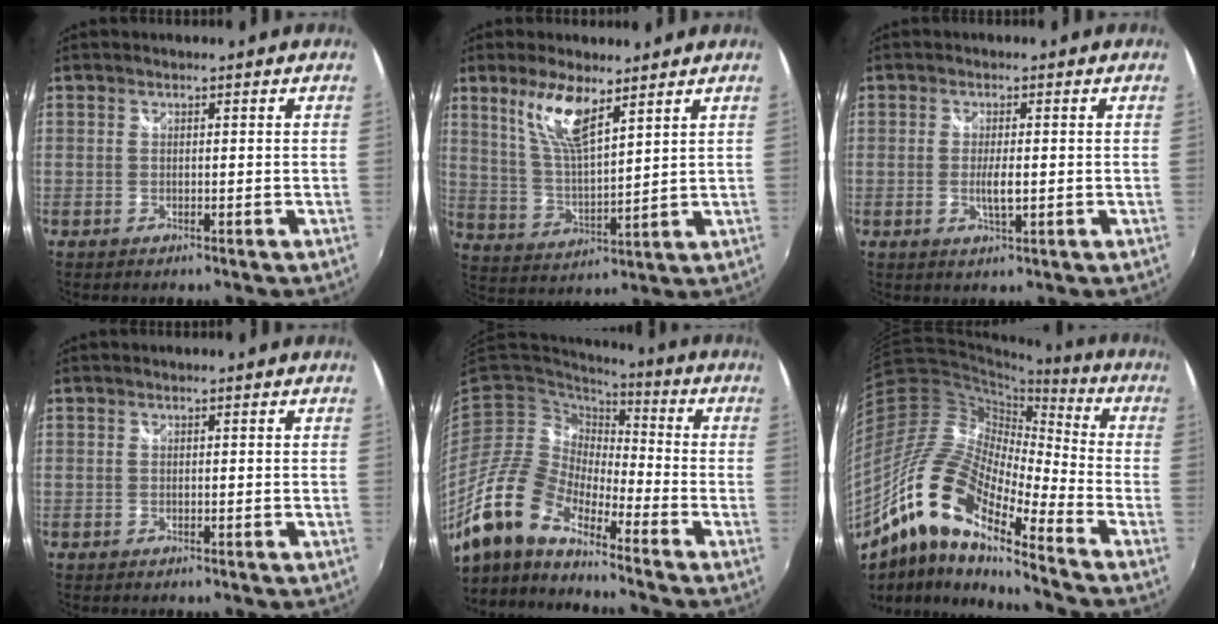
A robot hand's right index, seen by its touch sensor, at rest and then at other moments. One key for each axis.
{"total": 10.0, "fx": 6.3, "fy": 2.4, "fz": 7.4, "tx": -0.142, "ty": -0.002, "tz": 0.129}
{"total": 3.4, "fx": -0.4, "fy": 0.7, "fz": 3.3, "tx": -0.060, "ty": -0.007, "tz": -0.007}
{"total": 0.0}
{"total": 14.1, "fx": -10.4, "fy": 4.8, "fz": 8.3, "tx": -0.151, "ty": -0.011, "tz": -0.212}
{"total": 17.3, "fx": -10.1, "fy": 4.4, "fz": 13.3, "tx": -0.240, "ty": 0.000, "tz": -0.216}